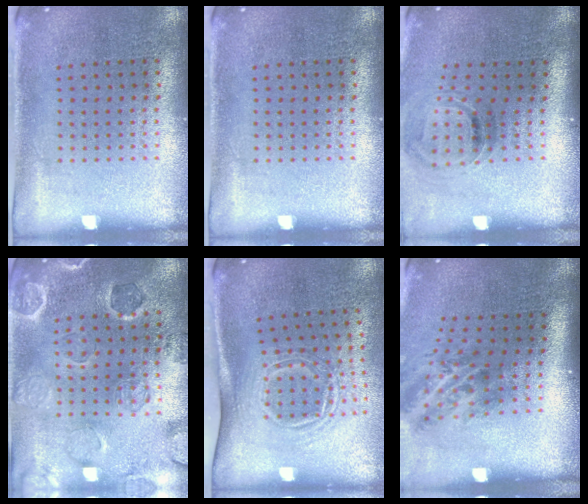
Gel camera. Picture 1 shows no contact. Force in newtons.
{"total": 0.0}
{"total": 1.0, "press": 0.8, "slide": 0.5}
{"total": 0.7, "press": 0.7, "slide": 0.4}
{"total": 1.7, "press": 1.2, "slide": 1.2}
{"total": 2.1, "press": 1.4, "slide": 1.6}